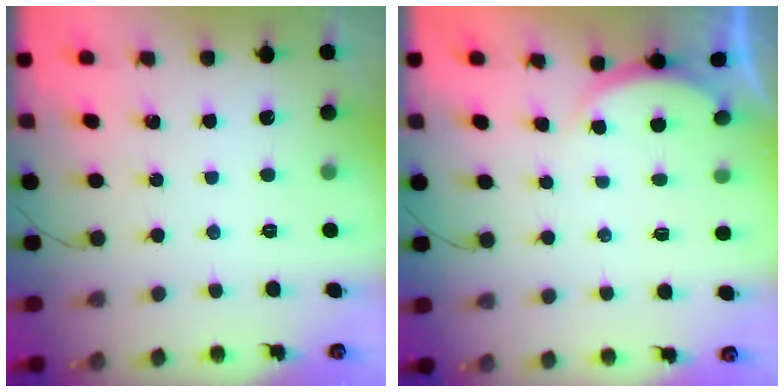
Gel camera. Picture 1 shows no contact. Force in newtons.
{"total": 2.4, "press": 2.4, "slide": 0.6}